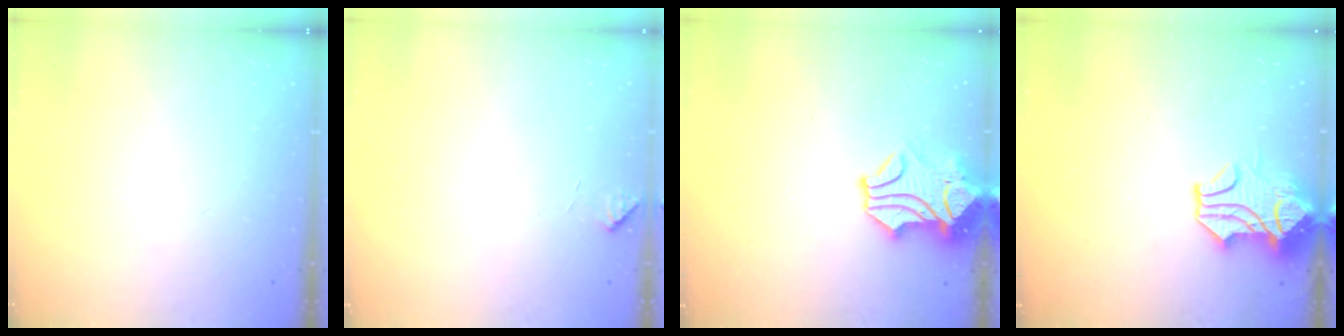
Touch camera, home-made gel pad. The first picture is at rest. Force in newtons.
{"total": 2.7, "press": 2.7, "slide": 0.6}
{"total": 1.5, "press": 0.8, "slide": 1.3}
{"total": 1.0, "press": 0.4, "slide": 0.9}